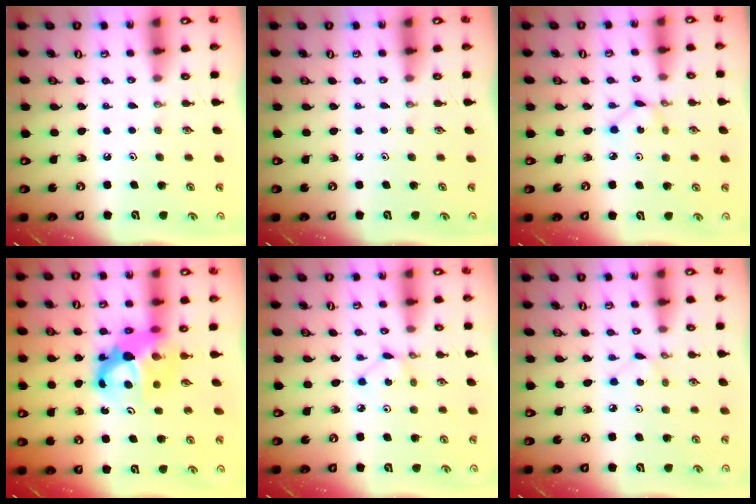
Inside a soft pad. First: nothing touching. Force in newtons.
{"total": 0.0}
{"total": 1.6, "press": 1.5, "slide": 0.1}
{"total": 9.2, "press": 9.2, "slide": 0.8}
{"total": 2.1, "press": 2.1, "slide": 0.1}
{"total": 2.5, "press": 2.5, "slide": 0.3}